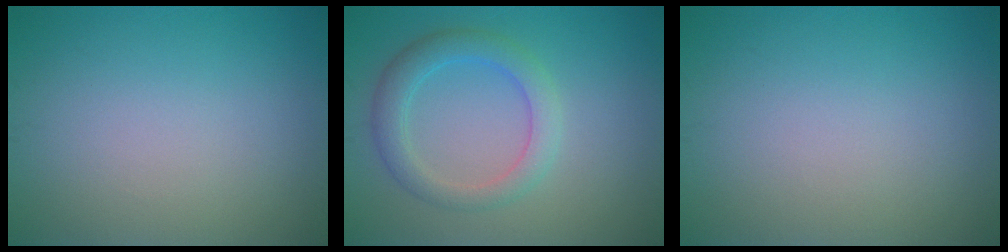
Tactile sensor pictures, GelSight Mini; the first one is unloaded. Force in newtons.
{"total": 3.5, "press": 3.5, "slide": 0.2}
{"total": 0.0}